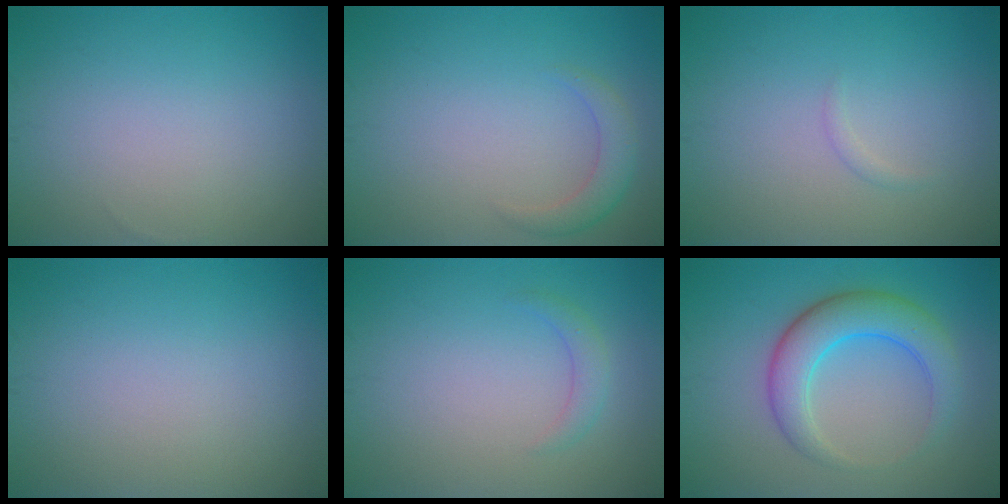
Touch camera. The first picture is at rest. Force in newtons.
{"total": 2.1, "press": 2.1, "slide": 0.2}
{"total": 0.6, "press": 0.6, "slide": 0.0}
{"total": 0.0}
{"total": 1.4, "press": 1.4, "slide": 0.0}
{"total": 5.4, "press": 5.4, "slide": 0.1}